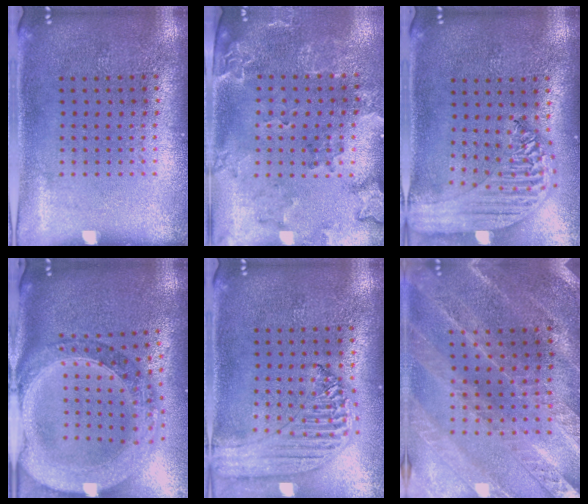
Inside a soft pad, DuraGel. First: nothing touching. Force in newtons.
{"total": 1.9, "press": 1.7, "slide": 0.8}
{"total": 2.2, "press": 2.0, "slide": 0.9}
{"total": 2.3, "press": 2.1, "slide": 1.0}
{"total": 1.3, "press": 1.3, "slide": 0.1}
{"total": 2.4, "press": 2.4, "slide": 0.2}